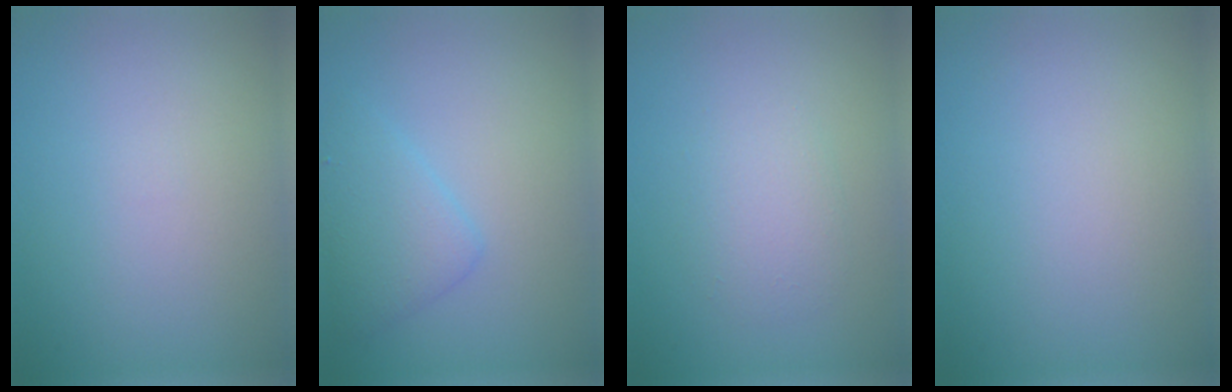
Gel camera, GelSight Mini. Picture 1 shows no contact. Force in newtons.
{"total": 3.0, "press": 3.0, "slide": 0.1}
{"total": 2.0, "press": 2.0, "slide": 0.0}
{"total": 0.0}